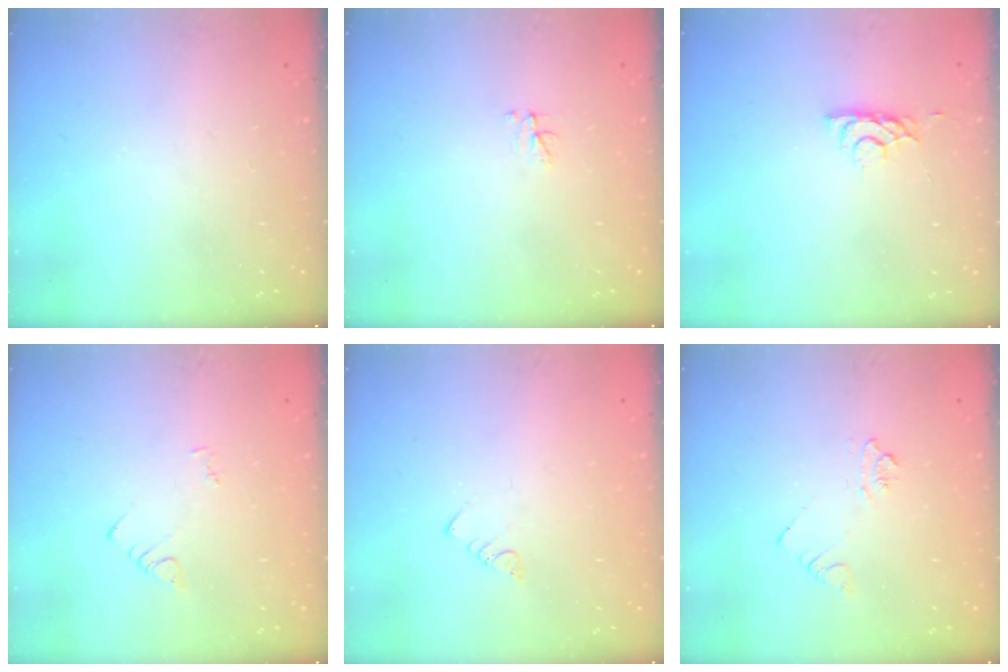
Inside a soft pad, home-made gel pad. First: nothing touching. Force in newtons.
{"total": 2.9, "press": 2.9, "slide": 0.4}
{"total": 4.3, "press": 4.3, "slide": 0.8}
{"total": 3.3, "press": 3.2, "slide": 0.4}
{"total": 2.7, "press": 2.7, "slide": 0.5}
{"total": 4.4, "press": 4.3, "slide": 0.7}